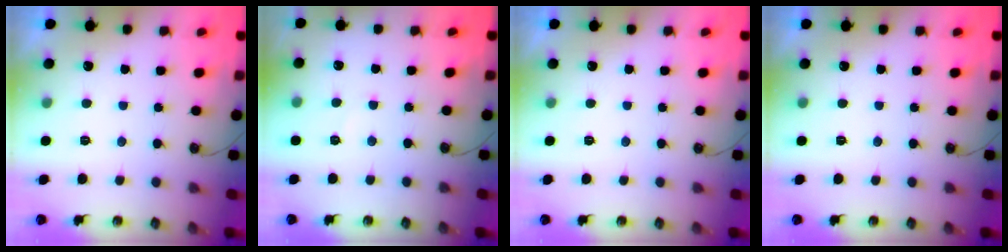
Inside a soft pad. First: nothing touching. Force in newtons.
{"total": 2.7, "press": 2.7, "slide": 0.4}
{"total": 0.0}
{"total": 0.0}